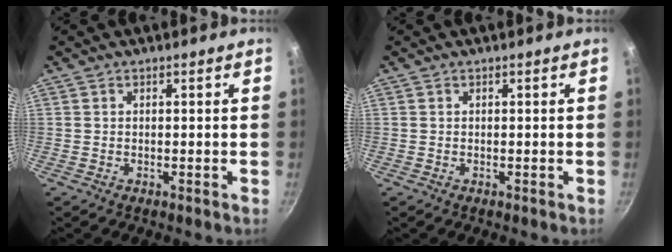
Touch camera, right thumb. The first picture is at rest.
{"total": 0.0}